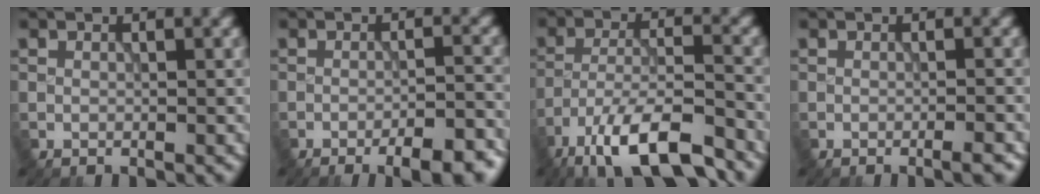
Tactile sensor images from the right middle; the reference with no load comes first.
{"total": 7.4, "force": [-5.3, 2.1, 4.7], "torque": [-0.054, 0.004, -0.057]}
{"total": 11.1, "force": [-8.0, 3.2, 7.0], "torque": [-0.118, -0.004, -0.141]}
{"total": 1.7, "force": [-1.1, 0.2, 1.3], "torque": [-0.012, 0.001, -0.017]}